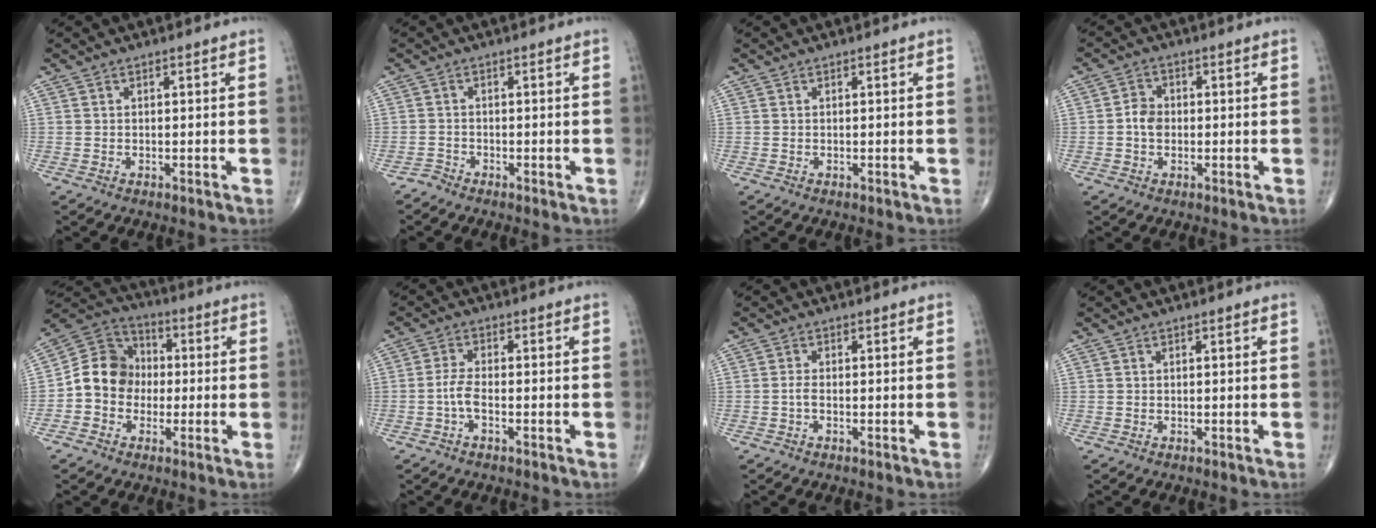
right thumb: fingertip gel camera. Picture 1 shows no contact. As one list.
[{"total": 1.2, "force": [-1.1, 0.4, -0.1], "torque": [0.004, -0.004, -0.027]}, {"total": 0.0}, {"total": 3.4, "force": [-0.5, 2.7, 2.0], "torque": [-0.025, 0.010, -0.016]}, {"total": 10.6, "force": [-1.5, 9.3, 4.9], "torque": [-0.062, 0.038, -0.041]}, {"total": 3.5, "force": [-1.3, 1.2, 3.1], "torque": [-0.071, 0.011, -0.030]}, {"total": 1.4, "force": [-0.4, 0.4, 1.2], "torque": [-0.028, 0.000, -0.012]}, {"total": 0.0}]